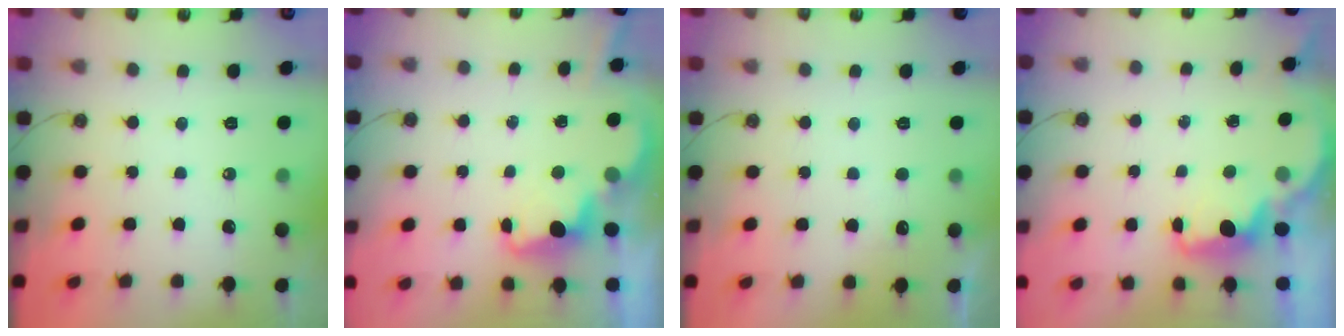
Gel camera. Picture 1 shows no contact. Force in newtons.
{"total": 3.4, "press": 3.3, "slide": 0.8}
{"total": 2.7, "press": 2.5, "slide": 1.0}
{"total": 1.6, "press": 1.5, "slide": 0.5}